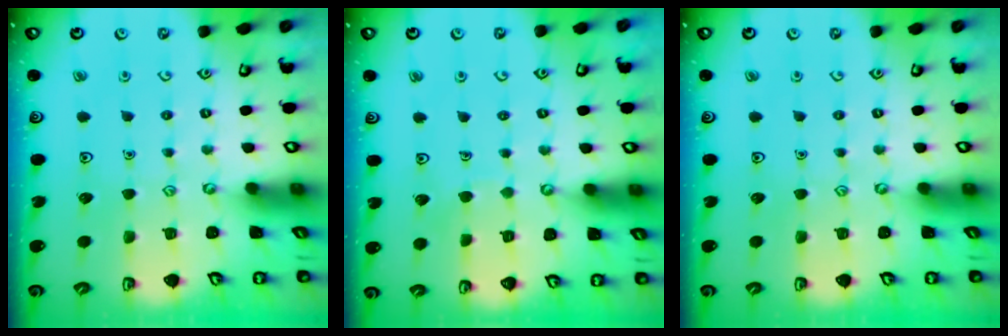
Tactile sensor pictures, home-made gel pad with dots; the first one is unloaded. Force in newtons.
{"total": 2.2, "press": 2.2, "slide": 0.1}
{"total": 0.0}